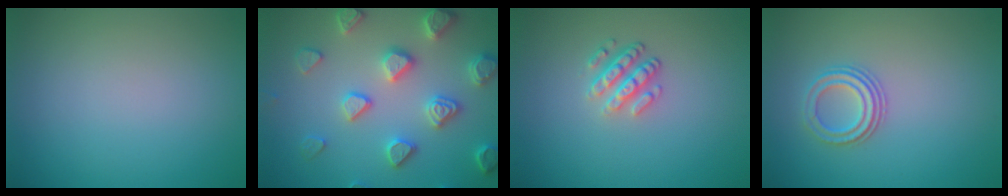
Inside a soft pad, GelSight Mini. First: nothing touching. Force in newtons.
{"total": 4.7, "press": 4.7, "slide": 0.9}
{"total": 2.8, "press": 2.3, "slide": 1.5}
{"total": 2.6, "press": 2.3, "slide": 1.2}